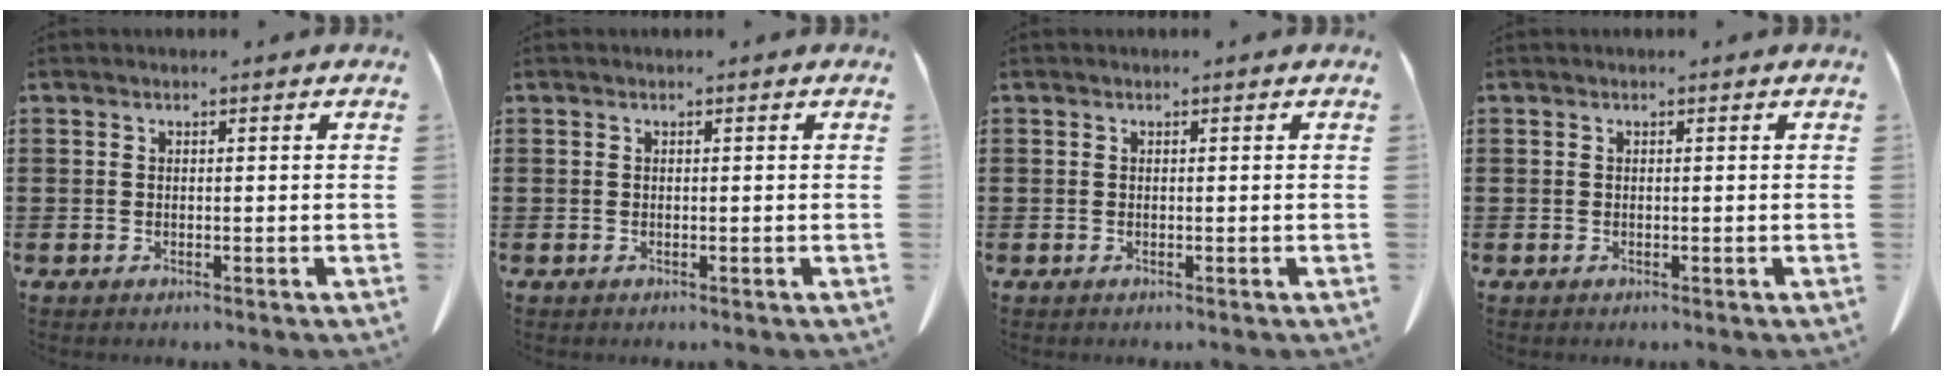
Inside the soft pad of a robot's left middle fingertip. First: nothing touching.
{"total": 0.0}
{"total": 0.0}
{"total": 0.0}